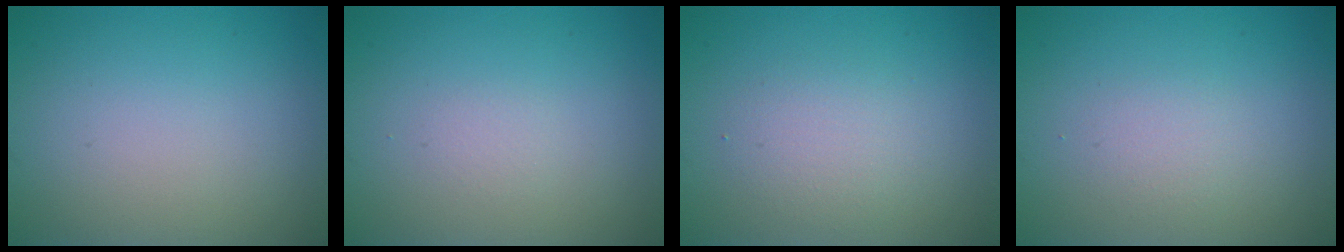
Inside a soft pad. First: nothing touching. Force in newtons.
{"total": 0.6, "press": 0.6, "slide": 0.1}
{"total": 2.2, "press": 2.2, "slide": 0.1}
{"total": 1.3, "press": 1.3, "slide": 0.0}